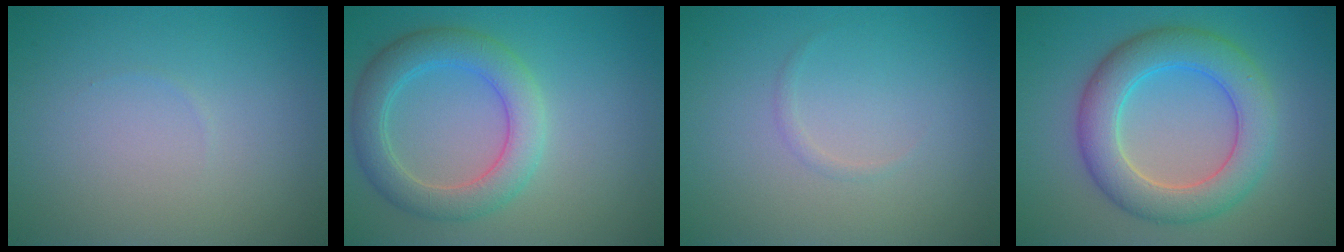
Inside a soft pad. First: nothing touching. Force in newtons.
{"total": 4.9, "press": 4.9, "slide": 0.4}
{"total": 0.6, "press": 0.6, "slide": 0.1}
{"total": 6.5, "press": 6.5, "slide": 0.3}